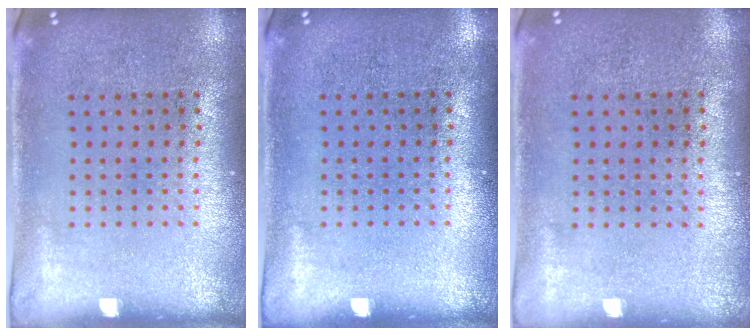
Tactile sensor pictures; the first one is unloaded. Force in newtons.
{"total": 0.0}
{"total": 0.0}